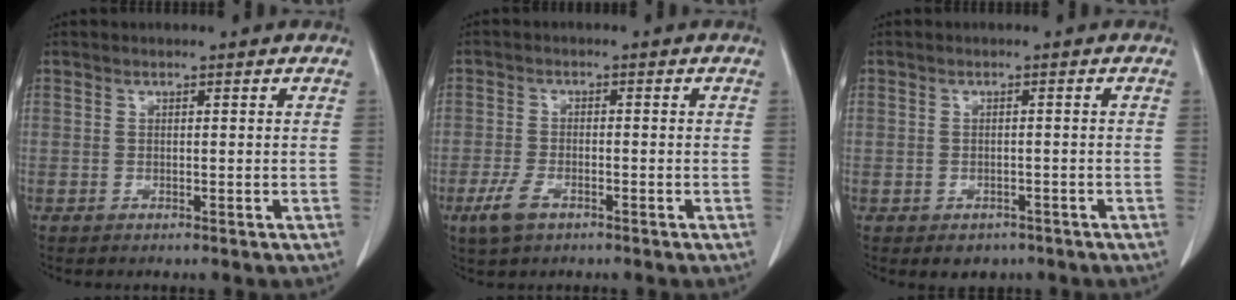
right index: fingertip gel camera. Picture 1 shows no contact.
{"total": 4.1, "force": [-2.3, 1.9, 2.8], "torque": [-0.062, -0.003, -0.041]}
{"total": 2.9, "force": [-1.8, 2.2, 0.6], "torque": [0.000, 0.007, -0.018]}